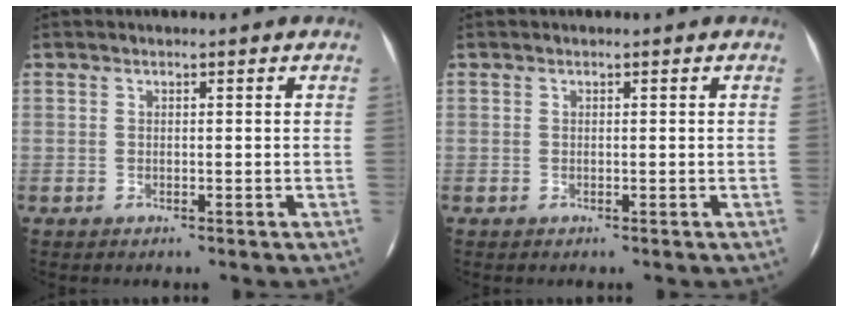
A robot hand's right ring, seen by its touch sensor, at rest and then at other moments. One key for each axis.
{"total": 0.0}